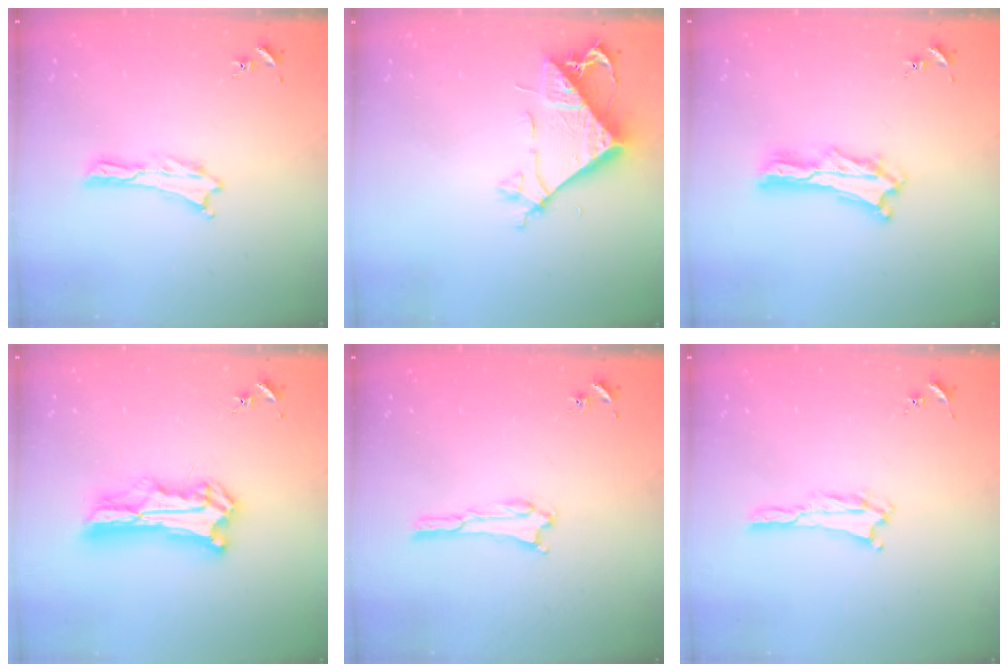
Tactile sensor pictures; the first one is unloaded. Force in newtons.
{"total": 8.5, "press": 8.5, "slide": 0.7}
{"total": 3.5, "press": 3.5, "slide": 0.3}
{"total": 10.7, "press": 10.6, "slide": 1.0}
{"total": 1.6, "press": 1.6, "slide": 0.1}
{"total": 1.4, "press": 1.4, "slide": 0.2}